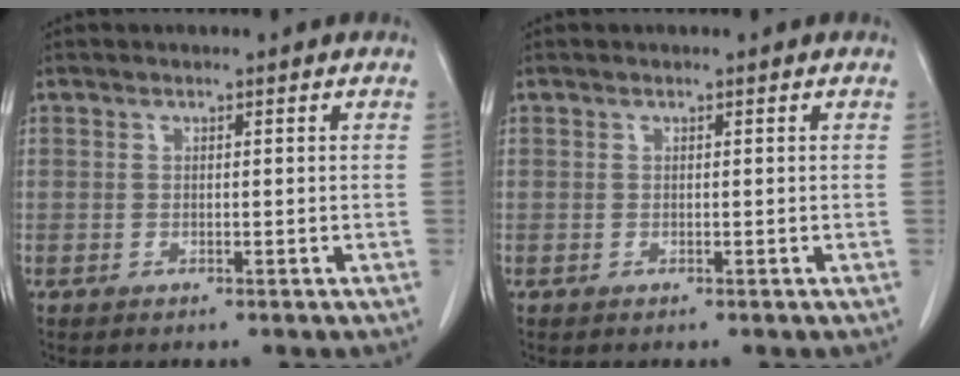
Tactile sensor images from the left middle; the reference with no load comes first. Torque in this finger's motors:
{"motor_torque": [-0.01, 0.00, 0.03, 0.00]}